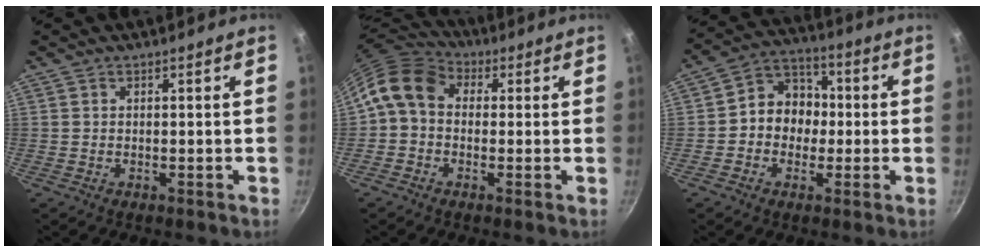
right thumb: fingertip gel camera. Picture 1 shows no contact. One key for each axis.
{"total": 10.3, "fx": 0.9, "fy": 8.0, "fz": 6.3, "tx": -0.107, "ty": 0.031, "tz": -0.006}
{"total": 9.8, "fx": -0.6, "fy": 8.5, "fz": 5.0, "tx": -0.027, "ty": 0.031, "tz": -0.029}